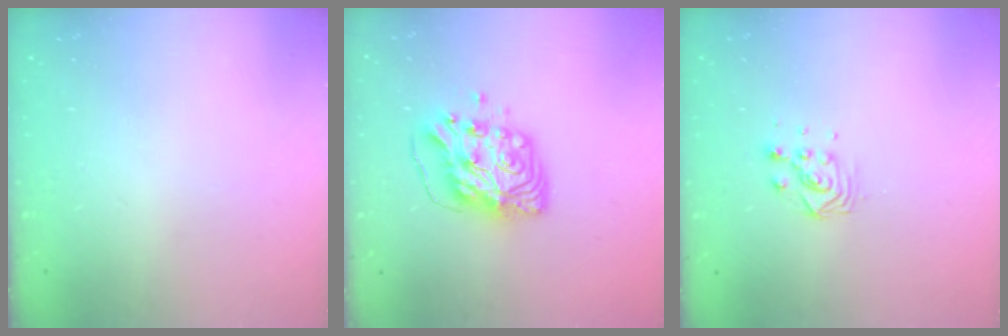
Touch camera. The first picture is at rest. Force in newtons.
{"total": 10.0, "press": 9.9, "slide": 1.4}
{"total": 4.3, "press": 4.2, "slide": 0.3}